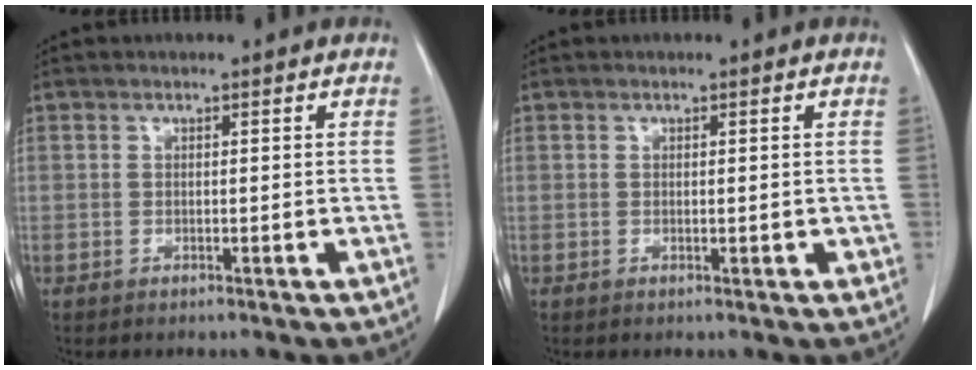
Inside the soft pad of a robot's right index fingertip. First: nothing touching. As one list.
[{"total": 1.1, "force": [-0.1, 0.4, 1.0], "torque": [-0.013, -0.002, 0.002]}]